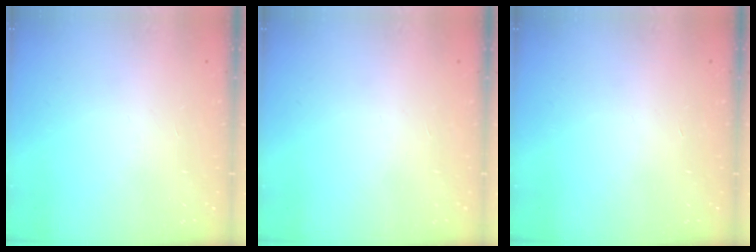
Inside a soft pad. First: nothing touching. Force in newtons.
{"total": 0.0}
{"total": 0.0}